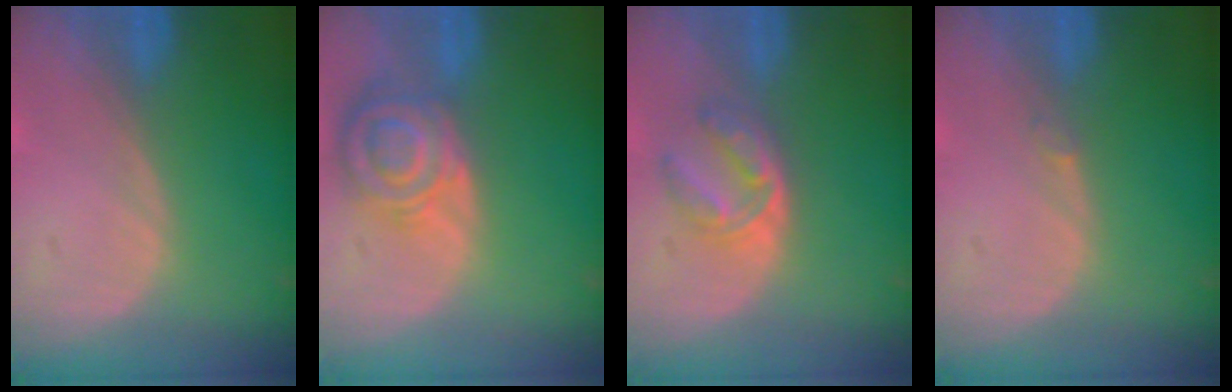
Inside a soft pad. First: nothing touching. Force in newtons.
{"total": 8.3, "press": 7.2, "slide": 4.1}
{"total": 5.6, "press": 4.9, "slide": 2.6}
{"total": 0.6, "press": 0.5, "slide": 0.3}